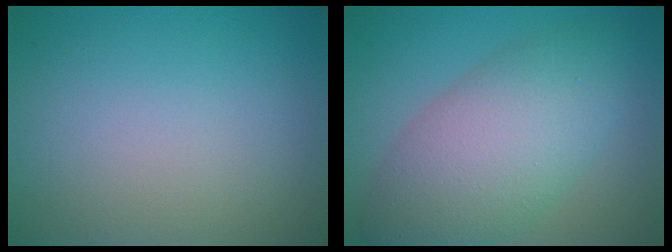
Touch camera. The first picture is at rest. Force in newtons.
{"total": 8.2, "press": 8.2, "slide": 0.3}